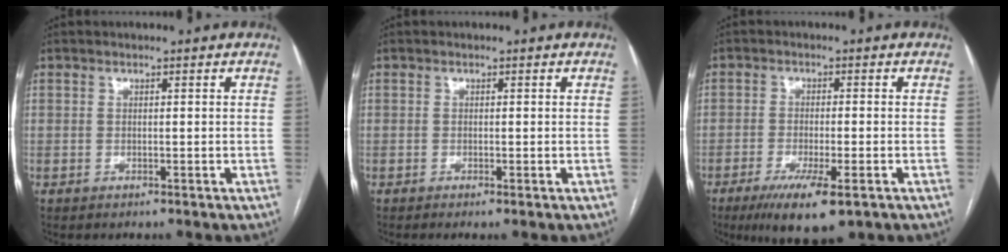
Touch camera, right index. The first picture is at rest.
{"total": 0.8, "force": [-0.4, -0.1, 0.7], "torque": [-0.015, -0.001, -0.007]}
{"total": 8.6, "force": [-4.9, 1.7, 6.9], "torque": [-0.118, -0.020, -0.077]}